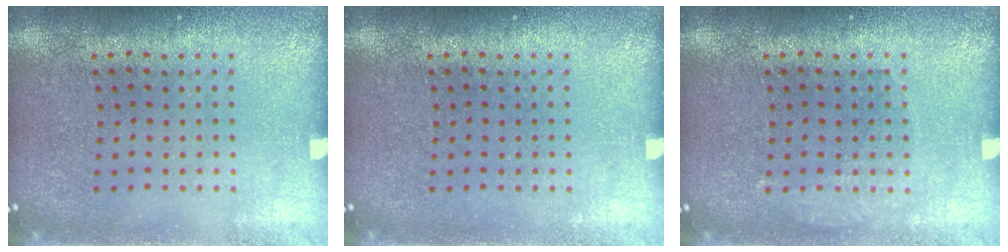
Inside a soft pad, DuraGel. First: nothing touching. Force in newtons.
{"total": 0.0}
{"total": 0.9, "press": 0.9, "slide": 0.2}